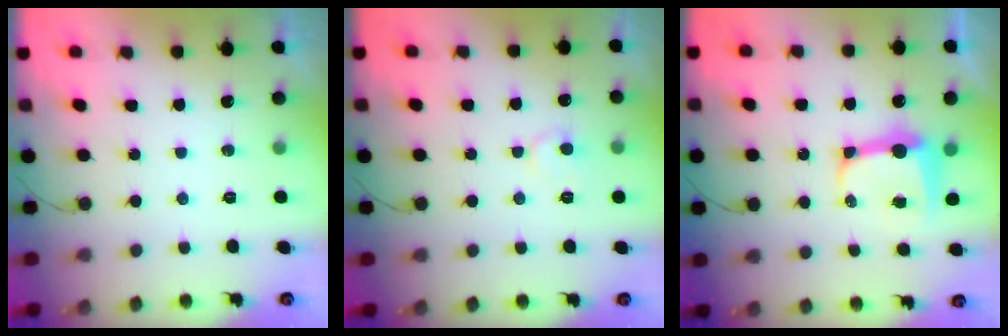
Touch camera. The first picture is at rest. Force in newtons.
{"total": 6.5, "press": 6.5, "slide": 0.4}
{"total": 9.6, "press": 9.5, "slide": 1.3}